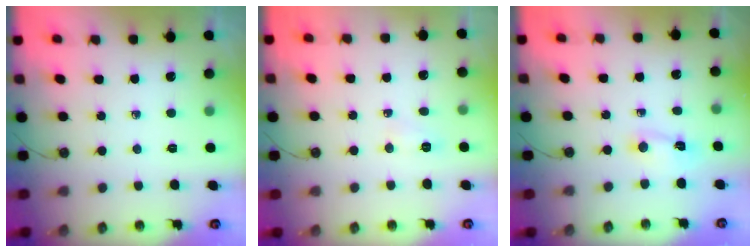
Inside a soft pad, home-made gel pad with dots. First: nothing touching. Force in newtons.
{"total": 18.1, "press": 6.2, "slide": 17.0}
{"total": 1.5, "press": 1.4, "slide": 0.4}